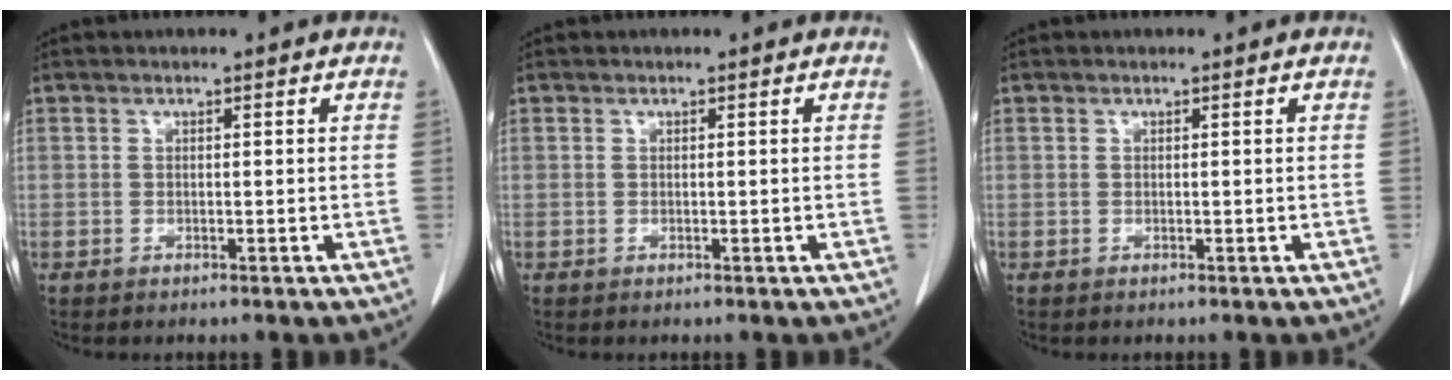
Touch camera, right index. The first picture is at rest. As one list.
[{"total": 0.0}, {"total": 0.0}]